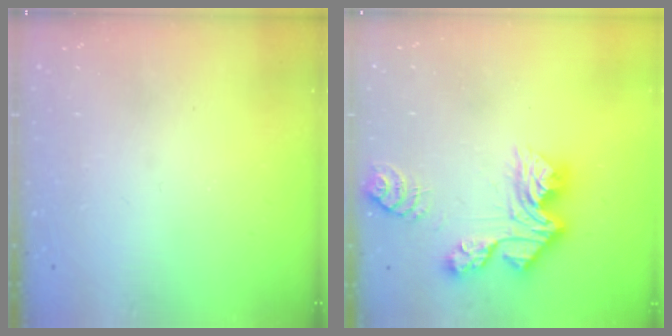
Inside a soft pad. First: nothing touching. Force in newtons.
{"total": 14.6, "press": 14.5, "slide": 1.3}